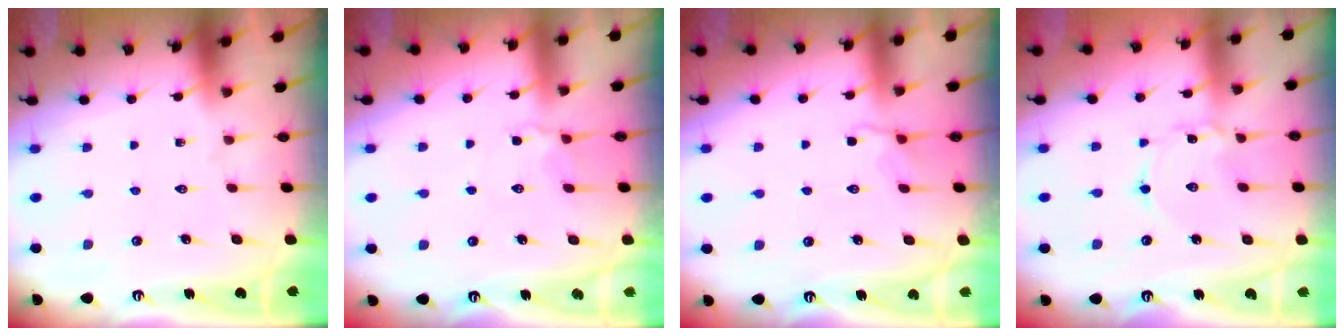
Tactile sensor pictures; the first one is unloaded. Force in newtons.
{"total": 3.2, "press": 3.0, "slide": 1.0}
{"total": 2.2, "press": 1.5, "slide": 1.6}
{"total": 2.1, "press": 2.1, "slide": 0.1}